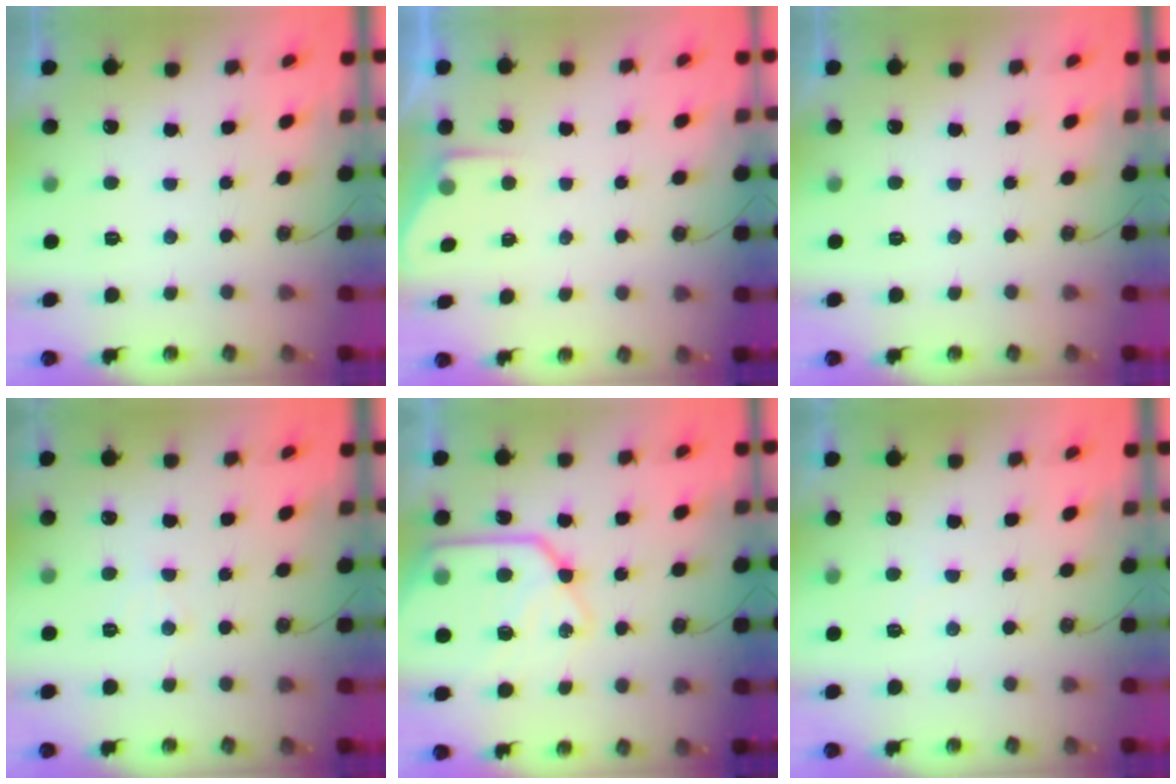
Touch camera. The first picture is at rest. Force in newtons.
{"total": 3.2, "press": 3.2, "slide": 0.5}
{"total": 0.0}
{"total": 5.2, "press": 5.2, "slide": 0.8}
{"total": 19.7, "press": 19.6, "slide": 2.2}
{"total": 1.5, "press": 1.5, "slide": 0.4}